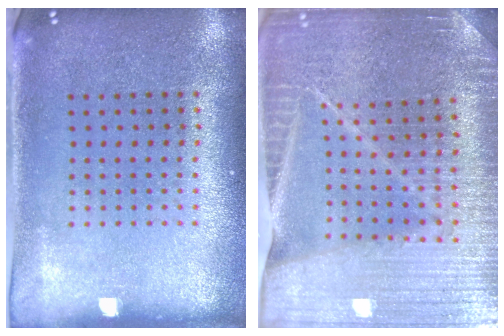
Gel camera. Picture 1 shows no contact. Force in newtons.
{"total": 3.6, "press": 3.5, "slide": 0.7}